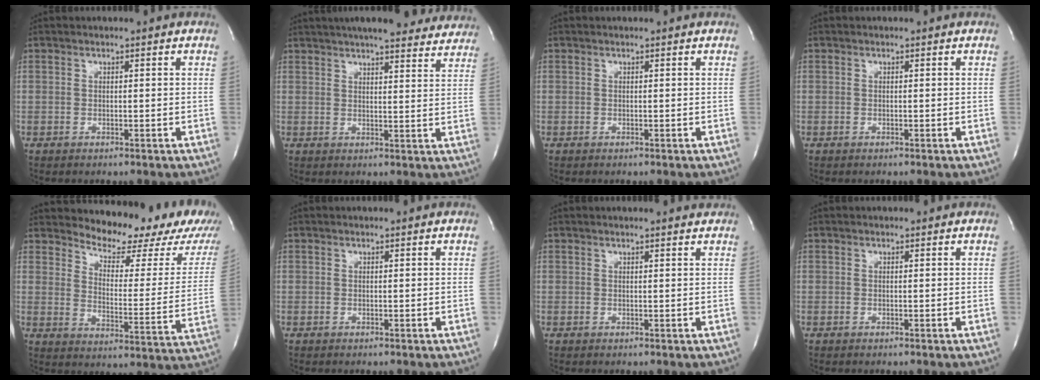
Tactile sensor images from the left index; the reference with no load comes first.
{"total": 21.2, "force": [18.8, 3.8, 9.0], "torque": [-0.136, 0.013, 0.232]}
{"total": 0.0}
{"total": 0.0}
{"total": 16.3, "force": [14.5, 3.9, 6.5], "torque": [-0.078, -0.065, 0.166]}
{"total": 0.0}
{"total": 2.2, "force": [2.1, -0.2, 0.6], "torque": [-0.015, -0.002, 0.019]}
{"total": 0.0}